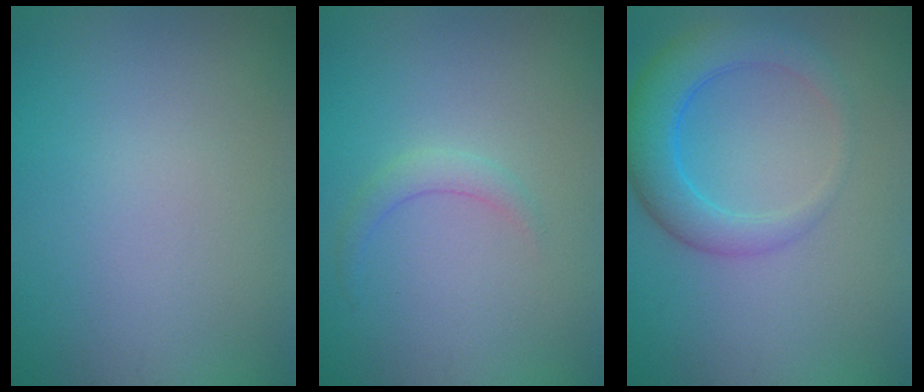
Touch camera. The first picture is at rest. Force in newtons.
{"total": 1.4, "press": 1.4, "slide": 0.1}
{"total": 4.9, "press": 4.9, "slide": 0.2}